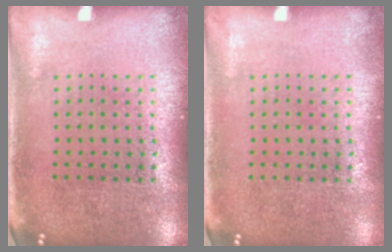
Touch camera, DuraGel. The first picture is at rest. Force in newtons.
{"total": 0.0}